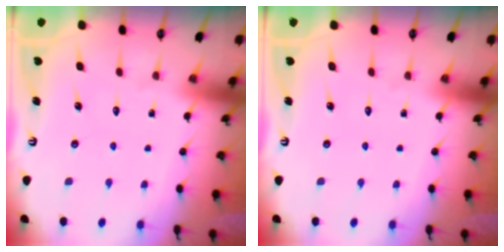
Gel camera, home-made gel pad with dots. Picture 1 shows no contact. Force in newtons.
{"total": 0.0}